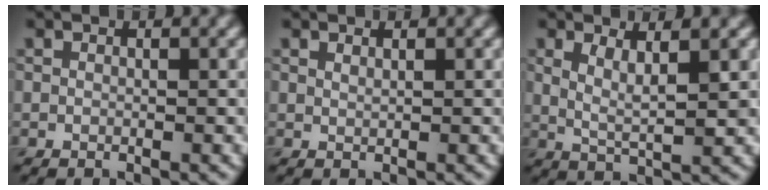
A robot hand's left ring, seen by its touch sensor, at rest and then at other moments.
{"total": 0.5, "force": [0.5, 0.1, 0.2], "torque": [-0.003, -0.001, 0.010]}
{"total": 3.1, "force": [1.3, 0.8, 2.8], "torque": [-0.050, -0.008, 0.026]}